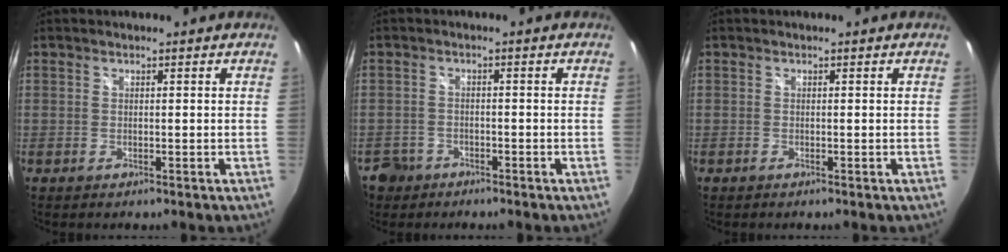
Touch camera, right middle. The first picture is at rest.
{"total": 5.3, "force": [-3.1, 4.2, 1.1], "torque": [-0.043, 0.006, -0.050]}
{"total": 0.0}